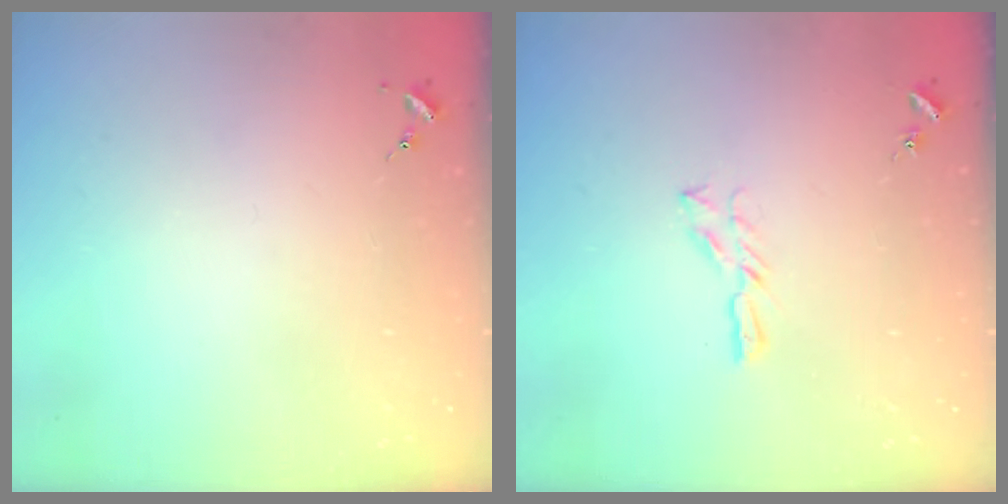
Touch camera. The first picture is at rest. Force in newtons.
{"total": 5.1, "press": 5.1, "slide": 0.5}